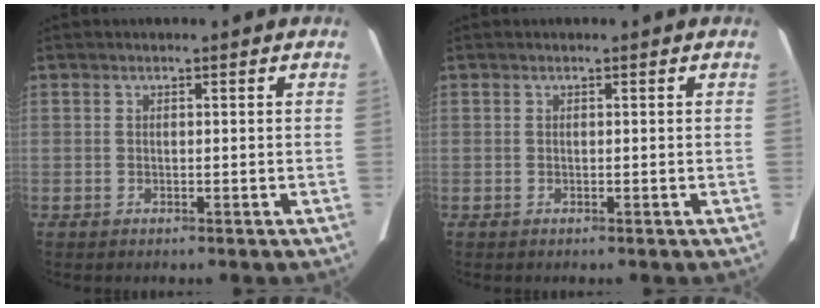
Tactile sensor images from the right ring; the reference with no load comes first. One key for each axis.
{"total": 0.0}